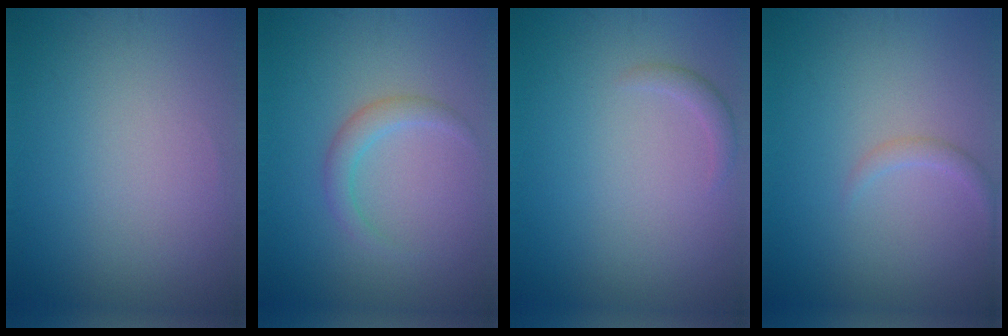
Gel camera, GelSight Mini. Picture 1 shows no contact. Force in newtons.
{"total": 1.8, "press": 1.8, "slide": 0.2}
{"total": 1.0, "press": 1.0, "slide": 0.0}
{"total": 1.0, "press": 1.0, "slide": 0.1}